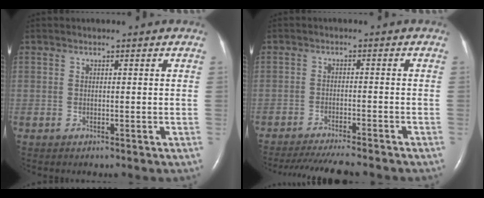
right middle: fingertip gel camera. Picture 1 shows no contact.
{"total": 11.1, "force": [-10.0, 0.7, 4.8], "torque": [-0.069, -0.022, -0.143]}